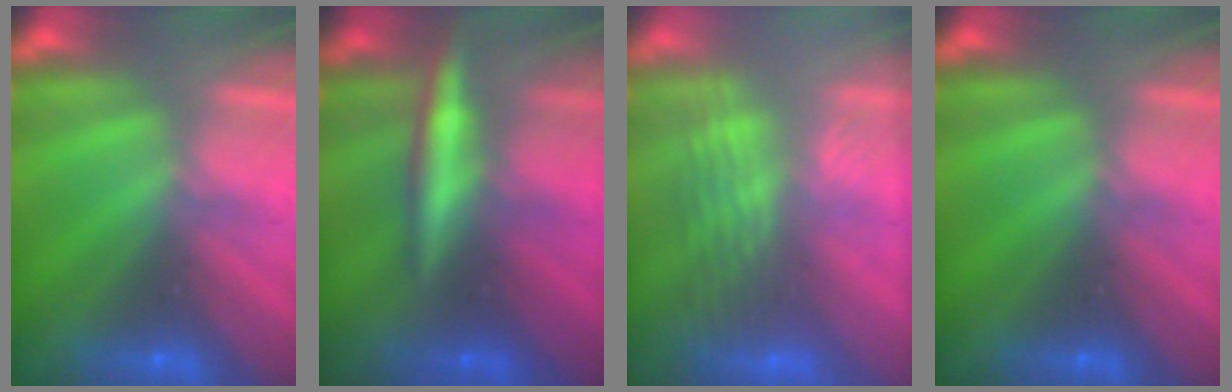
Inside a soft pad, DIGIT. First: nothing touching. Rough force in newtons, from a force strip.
{"total": 2.7}
{"total": 2.8}
{"total": 0.0}